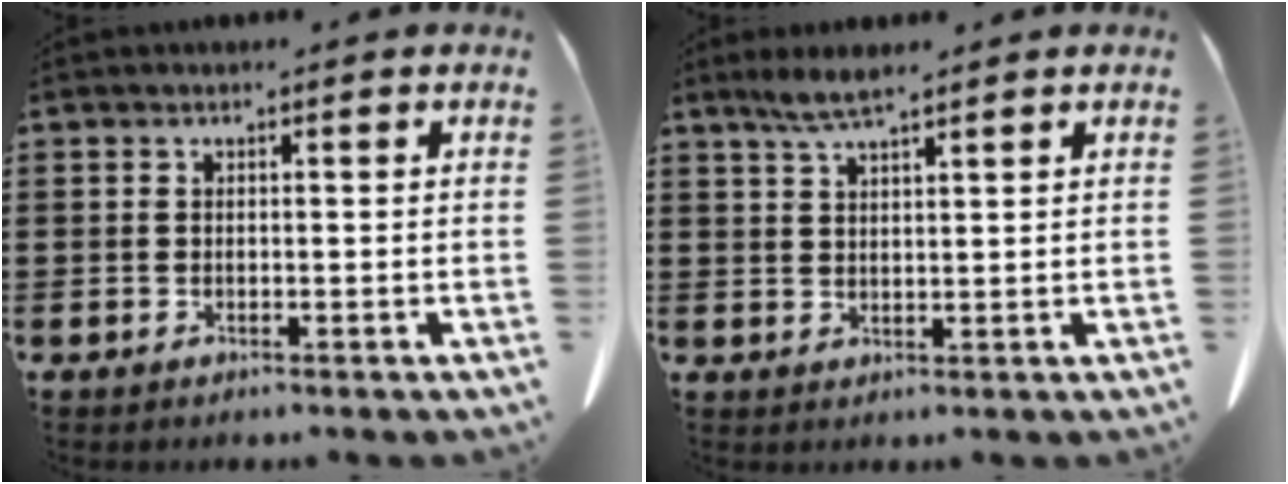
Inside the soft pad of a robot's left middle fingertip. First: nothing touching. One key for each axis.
{"total": 3.5, "fx": 2.6, "fy": 0.3, "fz": 2.3, "tx": -0.051, "ty": 0.003, "tz": 0.047}